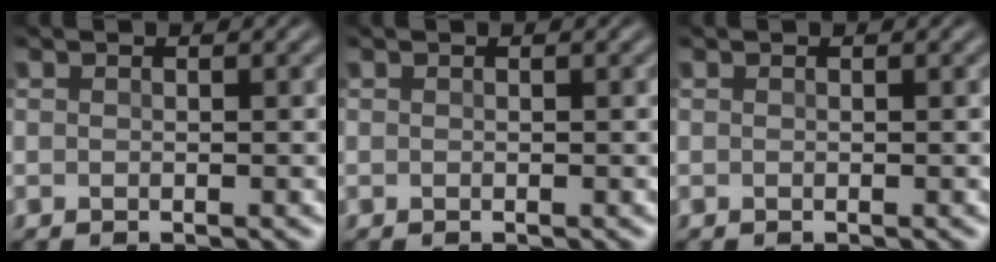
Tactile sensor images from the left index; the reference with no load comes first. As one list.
[{"total": 0.0}, {"total": 0.0}]